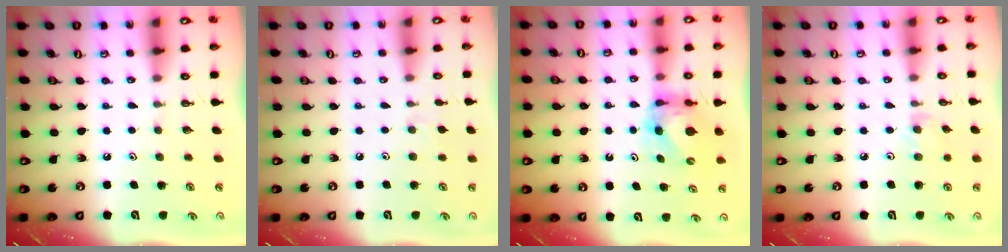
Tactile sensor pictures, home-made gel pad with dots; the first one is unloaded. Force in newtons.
{"total": 5.1, "press": 5.0, "slide": 0.7}
{"total": 6.7, "press": 6.7, "slide": 0.4}
{"total": 2.3, "press": 2.3, "slide": 0.4}